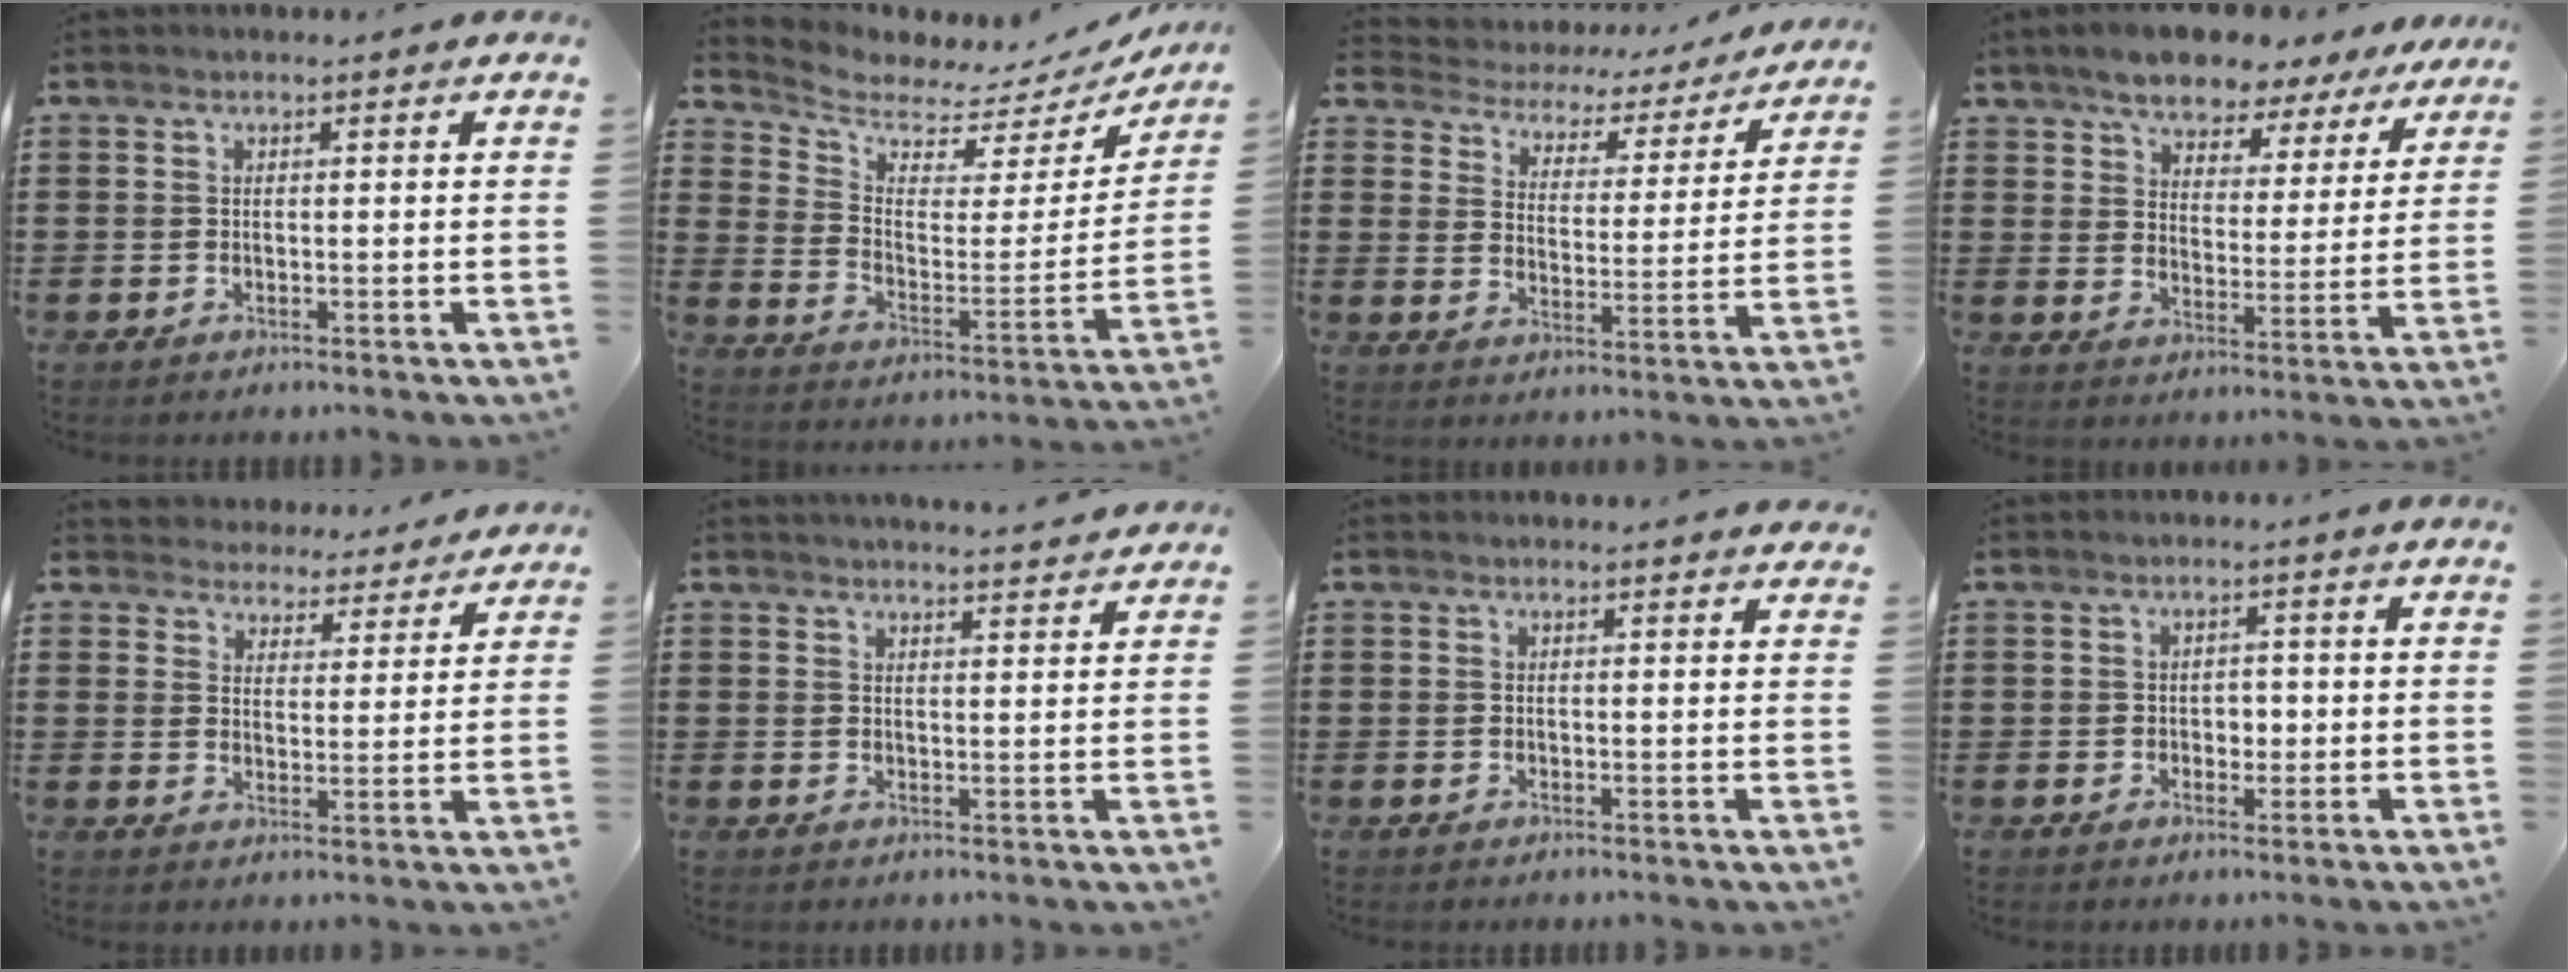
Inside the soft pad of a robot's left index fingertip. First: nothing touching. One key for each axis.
{"total": 4.9, "fx": 4.5, "fy": 1.6, "fz": 1.3, "tx": -0.056, "ty": -0.036, "tz": 0.074}
{"total": 2.8, "fx": 2.6, "fy": 0.8, "fz": 0.0, "tx": -0.024, "ty": -0.026, "tz": 0.034}
{"total": 6.6, "fx": 6.3, "fy": 1.5, "fz": 1.6, "tx": -0.063, "ty": -0.025, "tz": 0.111}
{"total": 4.3, "fx": 4.3, "fy": 0.4, "fz": -0.3, "tx": -0.017, "ty": -0.027, "tz": 0.074}
{"total": 2.8, "fx": 2.8, "fy": -0.3, "fz": 0.2, "tx": -0.010, "ty": -0.012, "tz": 0.051}
{"total": 1.1, "fx": 1.1, "fy": 0.1, "fz": 0.3, "tx": 0.000, "ty": -0.003, "tz": 0.019}
{"total": 1.7, "fx": 0.0, "fy": 1.3, "fz": 1.1, "tx": -0.023, "ty": 0.006, "tz": -0.002}